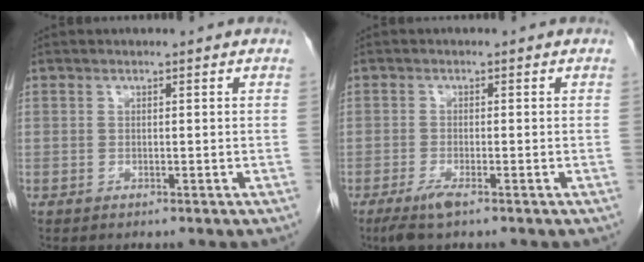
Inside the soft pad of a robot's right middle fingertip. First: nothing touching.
{"total": 2.8, "force": [-1.8, 0.2, 2.2], "torque": [-0.049, -0.008, -0.036]}